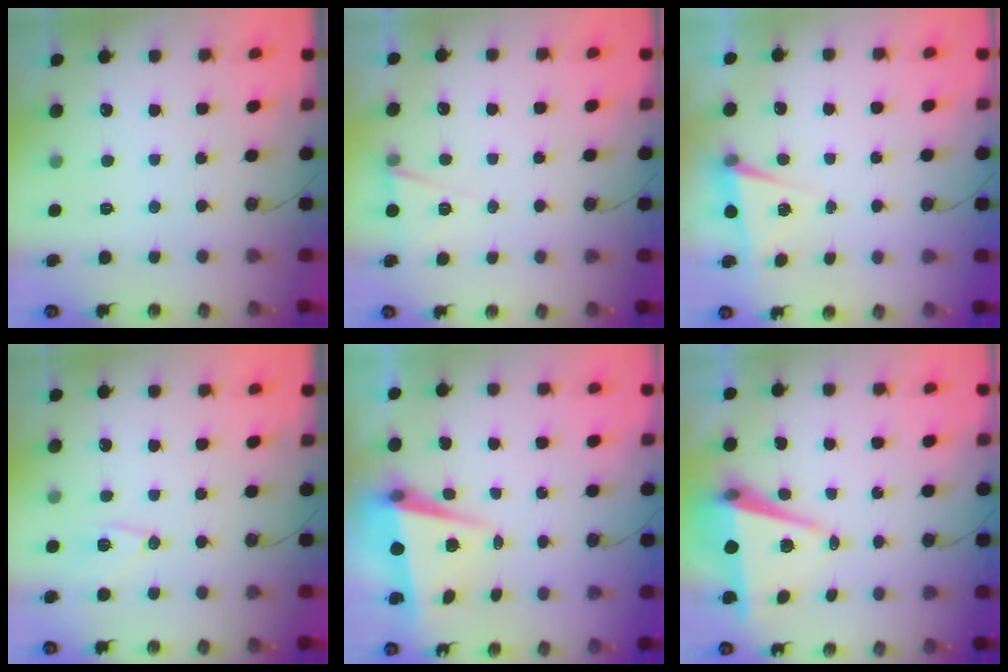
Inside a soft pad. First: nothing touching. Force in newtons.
{"total": 6.8, "press": 4.9, "slide": 4.7}
{"total": 4.4, "press": 2.5, "slide": 3.7}
{"total": 9.5, "press": 9.5, "slide": 0.7}
{"total": 6.7, "press": 6.4, "slide": 1.7}
{"total": 8.0, "press": 6.9, "slide": 4.1}